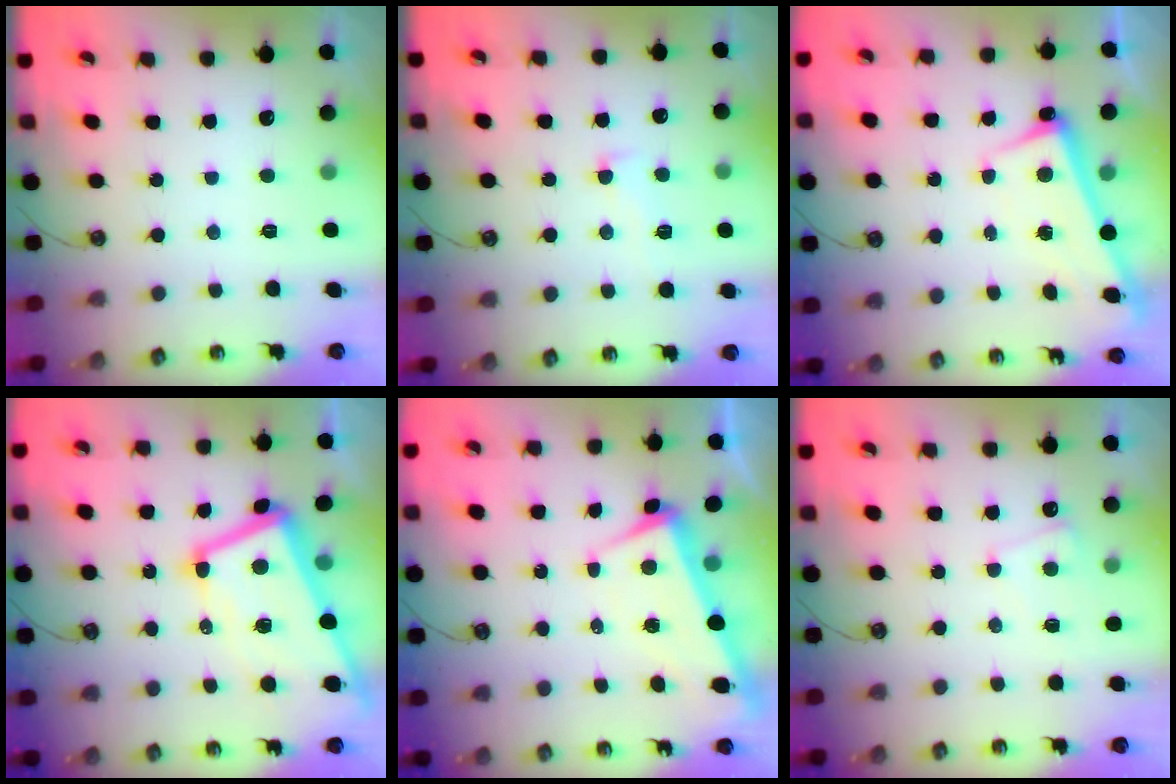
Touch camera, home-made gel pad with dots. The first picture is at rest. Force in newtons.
{"total": 1.4, "press": 1.1, "slide": 0.8}
{"total": 2.7, "press": 2.6, "slide": 0.5}
{"total": 10.0, "press": 9.8, "slide": 1.9}
{"total": 3.3, "press": 3.2, "slide": 0.8}
{"total": 0.5, "press": 0.1, "slide": 0.5}